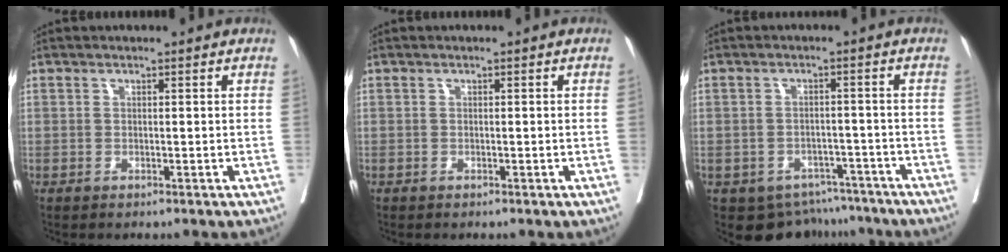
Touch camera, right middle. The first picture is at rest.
{"total": 0.0}
{"total": 7.8, "force": [-6.3, 4.6, 0.6], "torque": [0.006, 0.017, -0.077]}